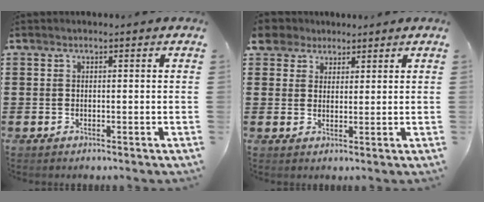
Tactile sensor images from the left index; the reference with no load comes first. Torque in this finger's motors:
{"motor_torque": [0.69, -0.34, 0.04, 0.01]}